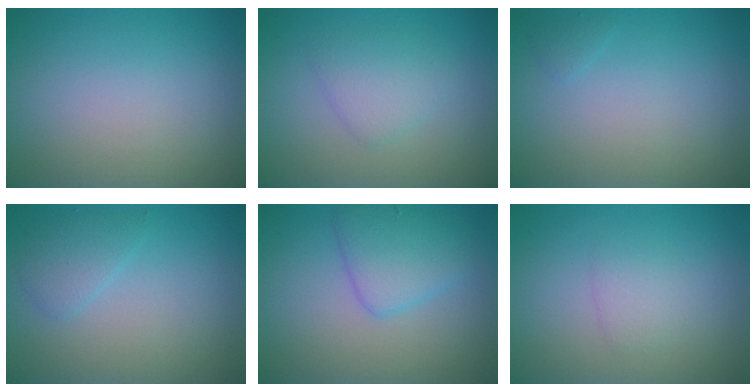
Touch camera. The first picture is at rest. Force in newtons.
{"total": 2.4, "press": 2.4, "slide": 0.1}
{"total": 0.5, "press": 0.5, "slide": 0.1}
{"total": 1.8, "press": 1.8, "slide": 0.1}
{"total": 3.5, "press": 3.5, "slide": 0.1}
{"total": 1.4, "press": 1.4, "slide": 0.1}